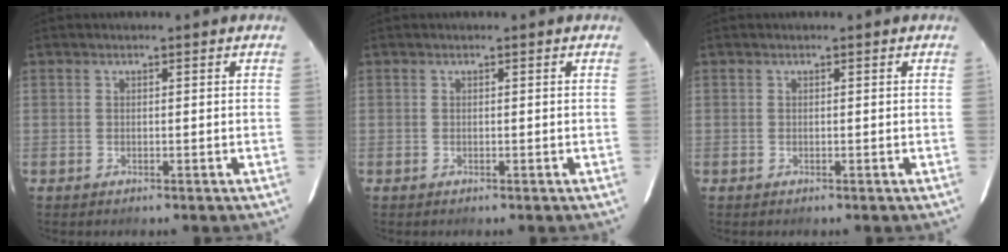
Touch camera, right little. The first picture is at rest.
{"total": 0.0}
{"total": 0.0}